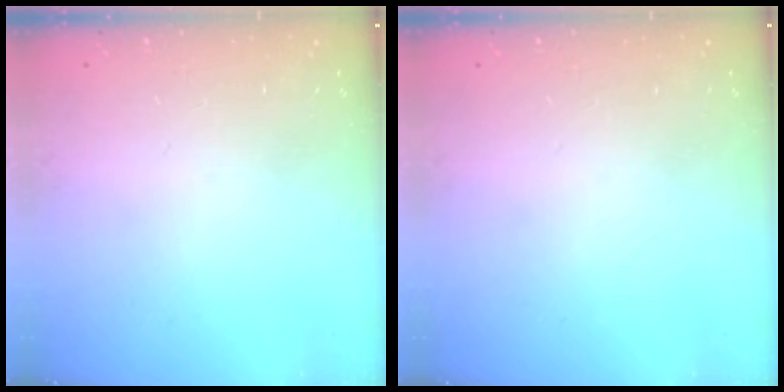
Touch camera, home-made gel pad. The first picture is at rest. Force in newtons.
{"total": 0.0}